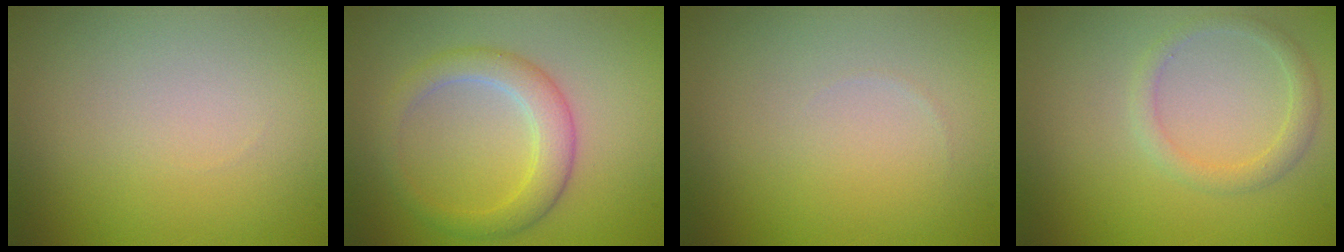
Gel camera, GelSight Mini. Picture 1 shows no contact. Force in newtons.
{"total": 3.4, "press": 3.4, "slide": 0.2}
{"total": 0.0}
{"total": 1.8, "press": 1.8, "slide": 0.2}